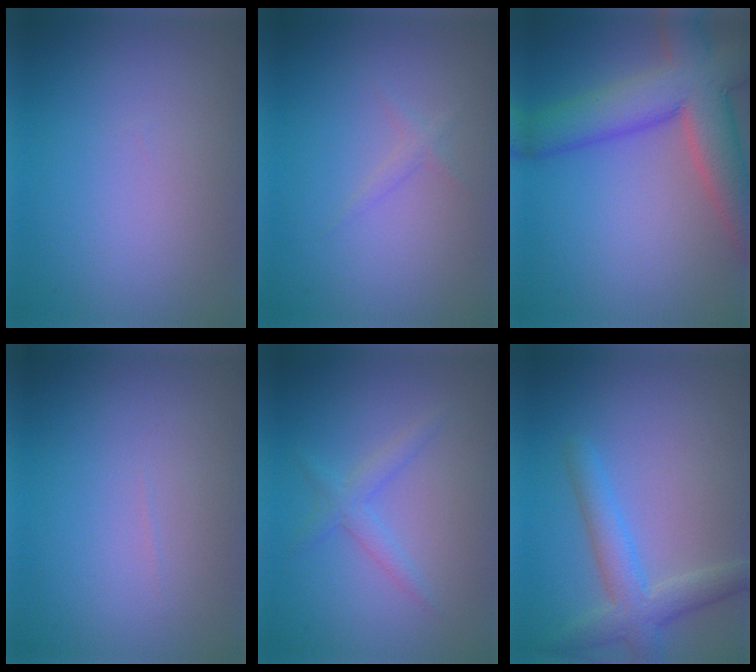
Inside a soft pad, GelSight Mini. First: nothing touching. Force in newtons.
{"total": 0.8, "press": 0.8, "slide": 0.0}
{"total": 8.9, "press": 8.9, "slide": 0.4}
{"total": 0.0}
{"total": 1.7, "press": 1.7, "slide": 0.1}
{"total": 3.8, "press": 3.8, "slide": 0.2}